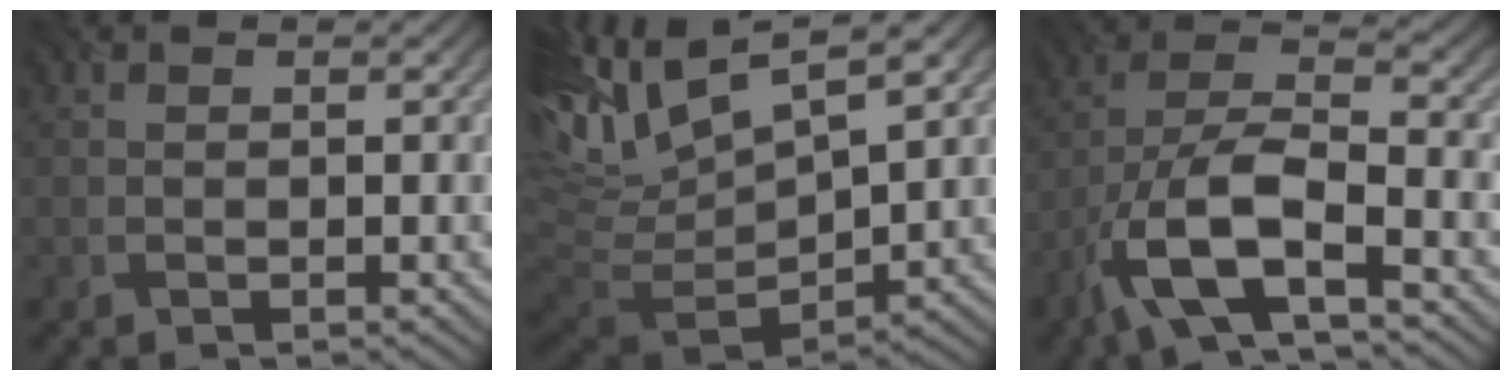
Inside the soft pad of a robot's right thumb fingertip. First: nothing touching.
{"total": 14.4, "force": [6.0, 6.3, 11.4], "torque": [-0.264, -0.002, 0.134]}
{"total": 11.4, "force": [-6.0, 3.9, 8.9], "torque": [-0.184, -0.007, -0.122]}